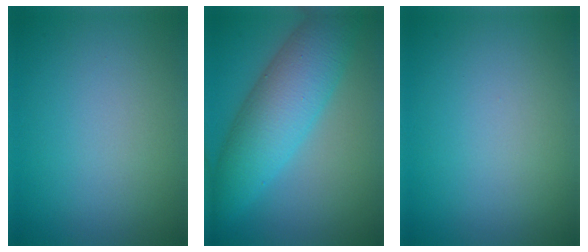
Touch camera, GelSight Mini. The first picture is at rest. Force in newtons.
{"total": 7.7, "press": 7.7, "slide": 0.1}
{"total": 0.0}